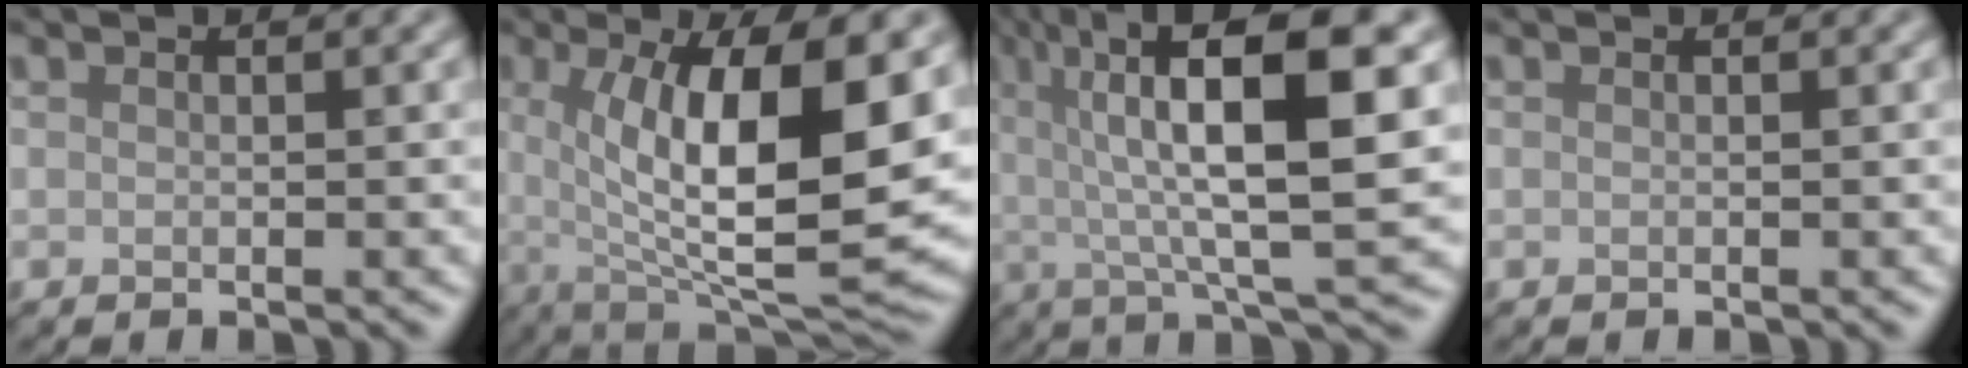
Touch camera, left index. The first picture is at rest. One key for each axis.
{"total": 12.9, "fx": 1.3, "fy": 4.0, "fz": 12.2, "tx": -0.179, "ty": -0.008, "tz": 0.021}
{"total": 12.6, "fx": 3.8, "fy": 3.1, "fz": 11.6, "tx": -0.175, "ty": 0.015, "tz": 0.063}
{"total": 0.0}